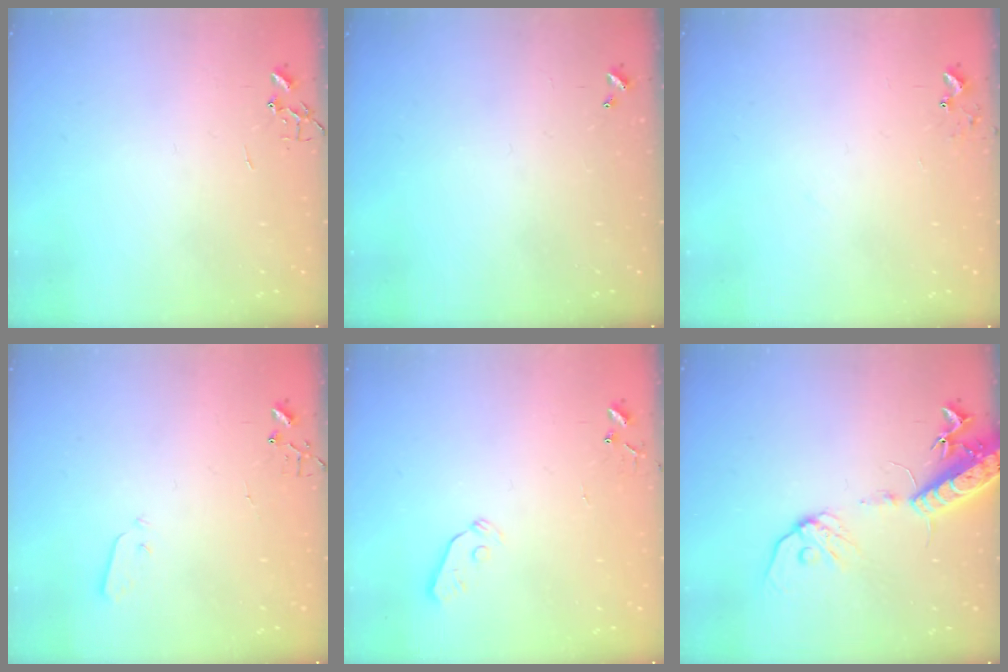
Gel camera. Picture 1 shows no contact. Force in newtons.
{"total": 0.0}
{"total": 5.8, "press": 5.8, "slide": 0.6}
{"total": 2.0, "press": 2.0, "slide": 0.4}
{"total": 3.3, "press": 3.2, "slide": 0.7}
{"total": 15.2, "press": 14.8, "slide": 3.4}